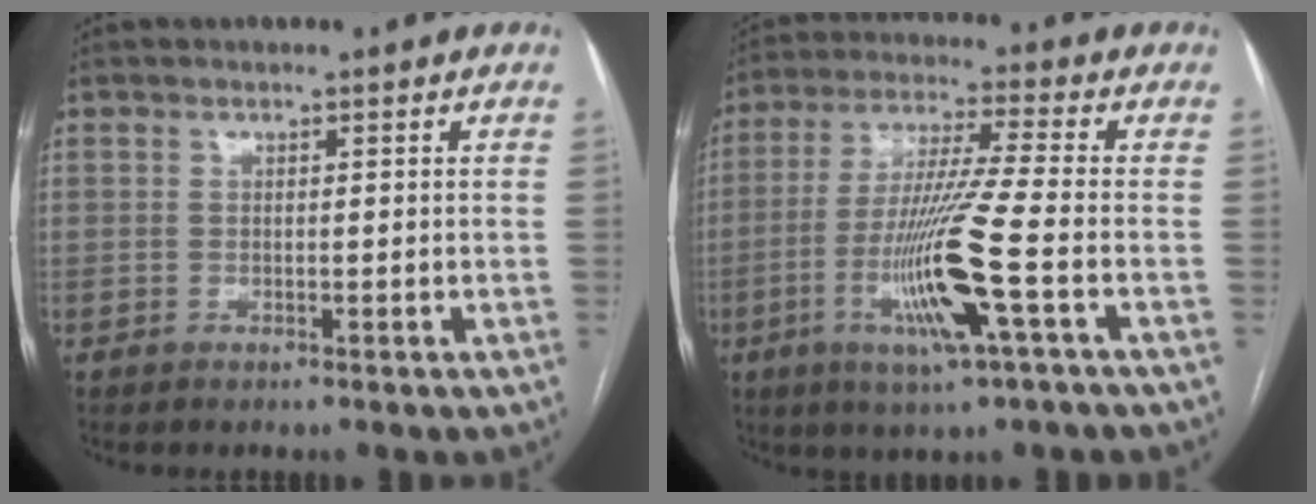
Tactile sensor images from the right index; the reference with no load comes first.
{"total": 13.5, "force": [-4.2, -0.7, 12.8], "torque": [-0.259, -0.018, -0.083]}